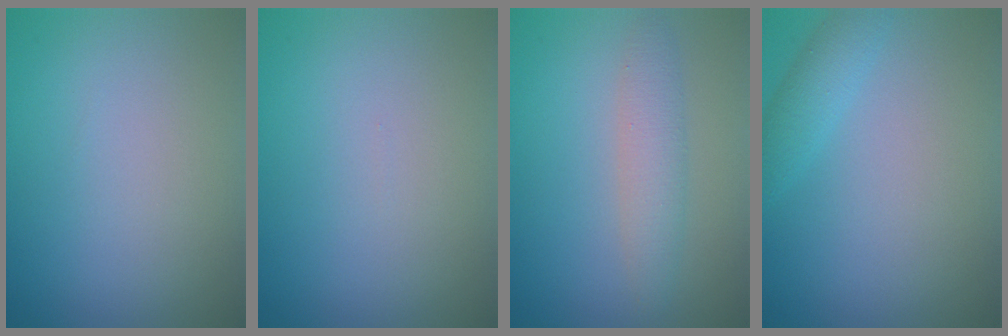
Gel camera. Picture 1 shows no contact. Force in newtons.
{"total": 0.0}
{"total": 2.4, "press": 2.4, "slide": 0.1}
{"total": 1.9, "press": 1.9, "slide": 0.1}